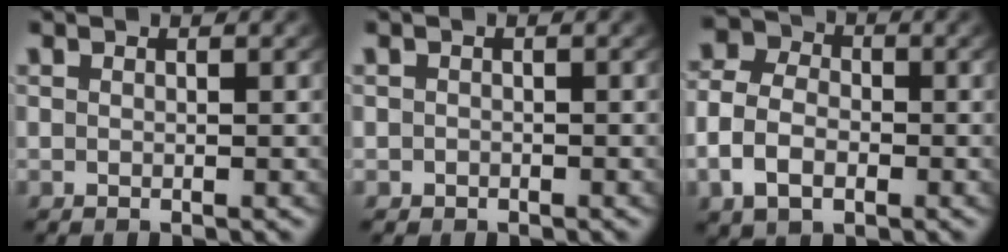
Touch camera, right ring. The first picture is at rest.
{"total": 1.0, "force": [-0.5, 0.9, -0.1], "torque": [-0.005, -0.014, -0.002]}
{"total": 5.9, "force": [-1.1, 4.9, 3.2], "torque": [-0.064, -0.011, -0.019]}